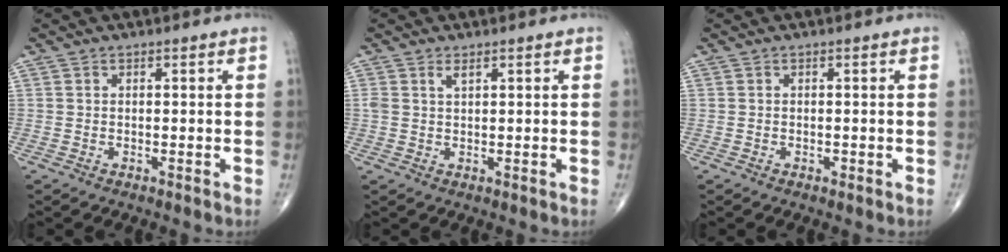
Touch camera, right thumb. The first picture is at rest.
{"total": 1.5, "force": [0.9, 0.5, 1.0], "torque": [-0.023, 0.001, 0.022]}
{"total": 0.0}